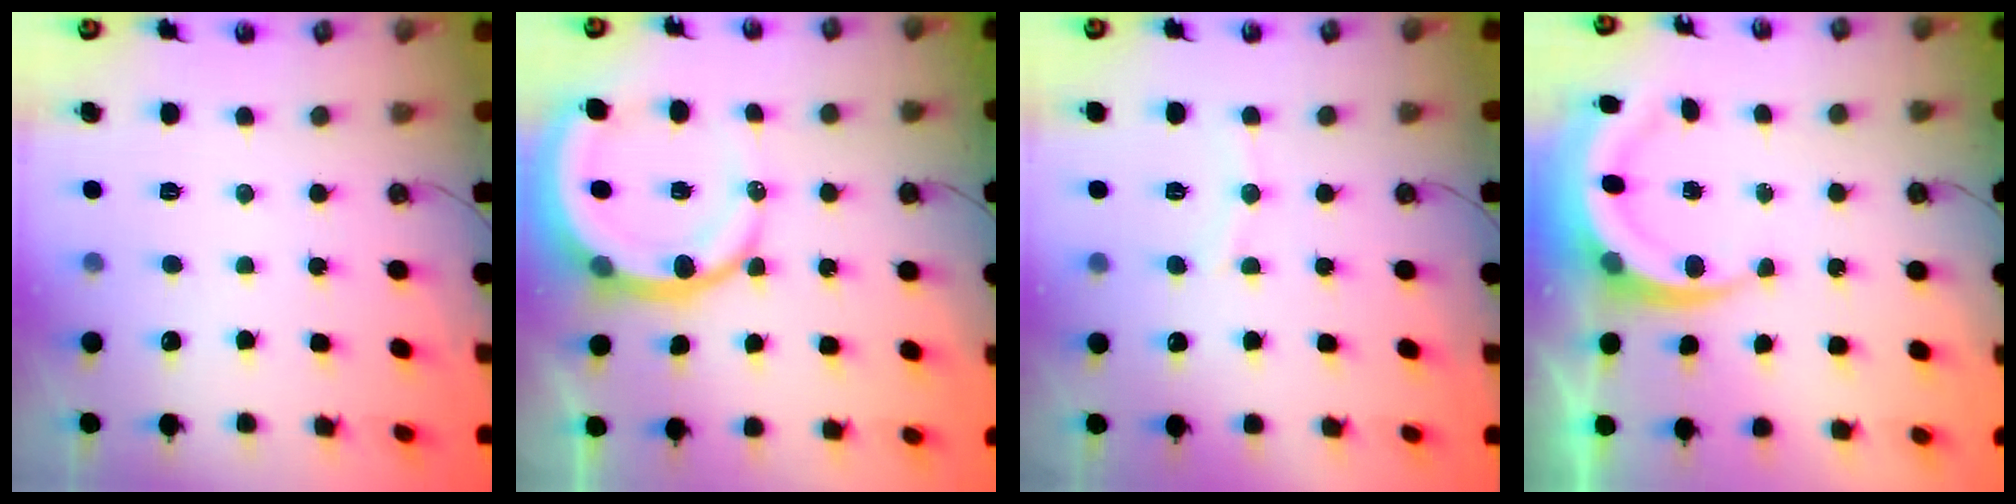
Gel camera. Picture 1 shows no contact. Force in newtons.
{"total": 13.2, "press": 13.1, "slide": 1.7}
{"total": 5.0, "press": 4.8, "slide": 1.2}
{"total": 8.0, "press": 7.8, "slide": 1.8}